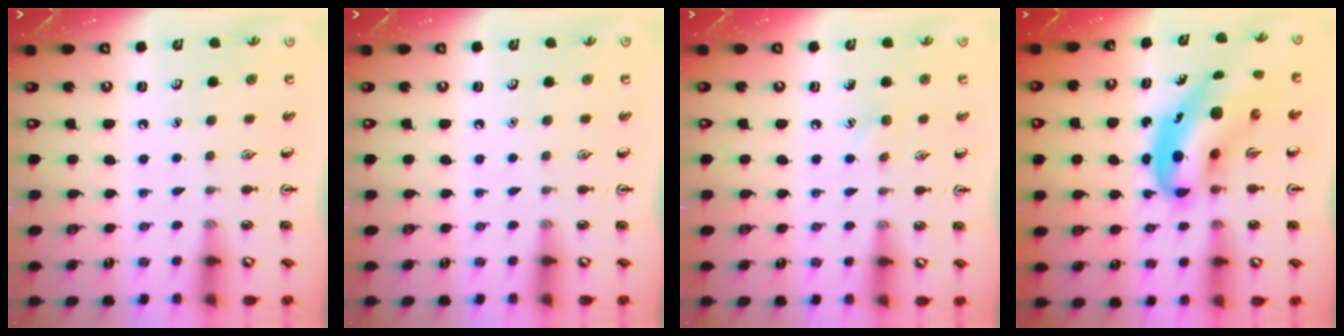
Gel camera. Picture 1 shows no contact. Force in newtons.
{"total": 0.0}
{"total": 3.8, "press": 3.7, "slide": 1.0}
{"total": 9.2, "press": 8.8, "slide": 2.6}